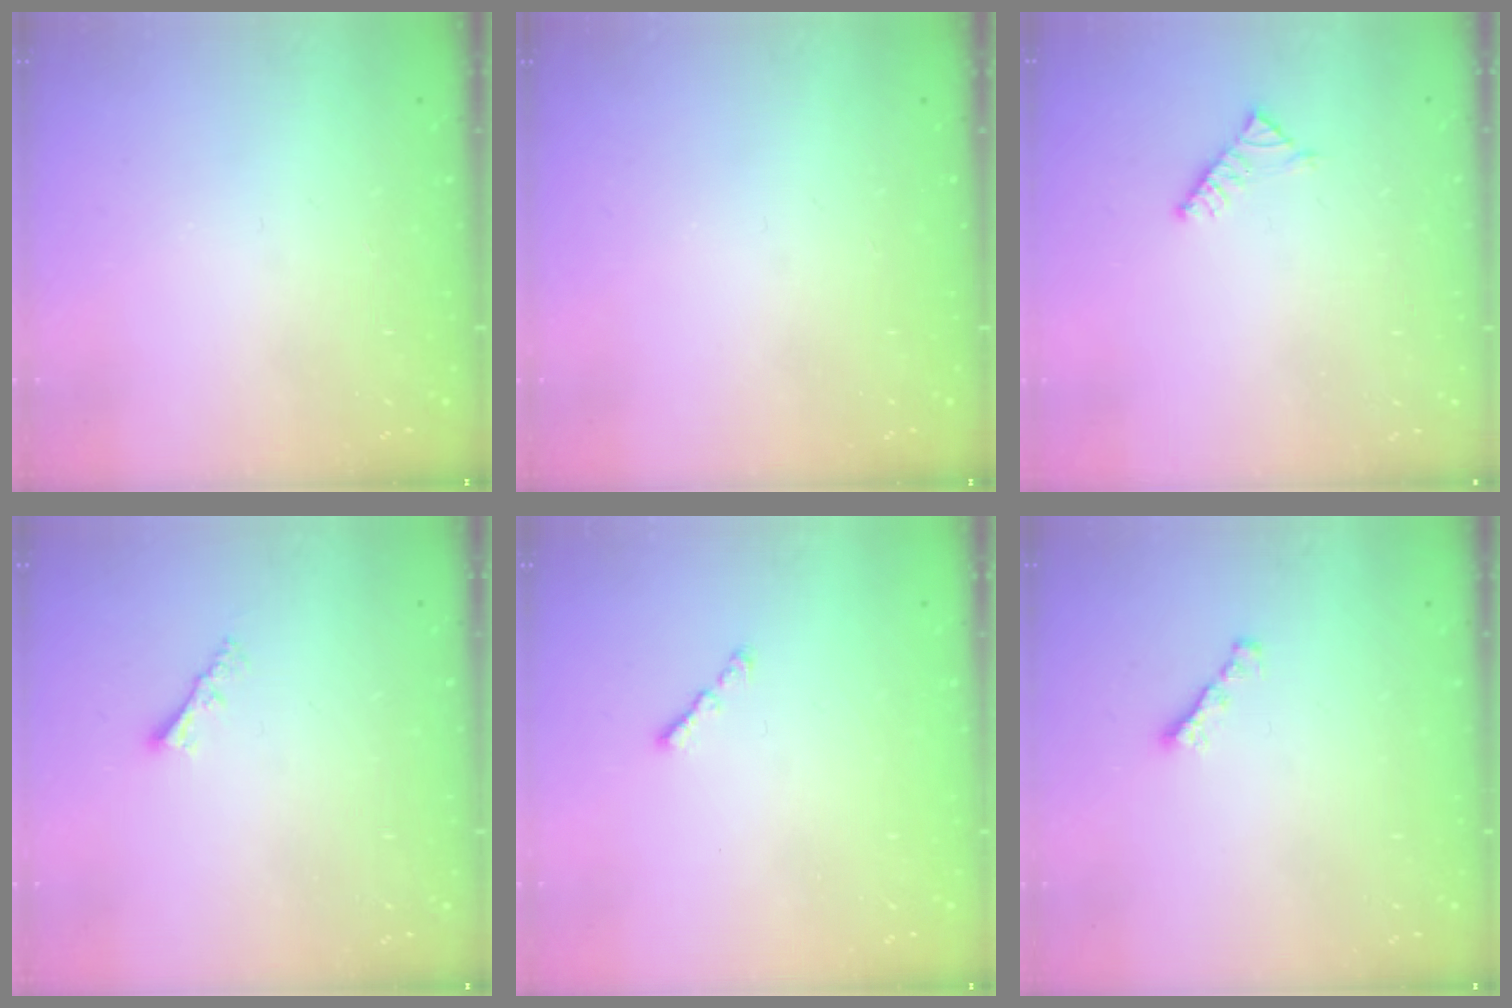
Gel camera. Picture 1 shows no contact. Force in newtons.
{"total": 0.0}
{"total": 3.6, "press": 3.5, "slide": 0.6}
{"total": 3.0, "press": 3.0, "slide": 0.1}
{"total": 1.0, "press": 0.9, "slide": 0.5}
{"total": 1.6, "press": 1.5, "slide": 0.5}